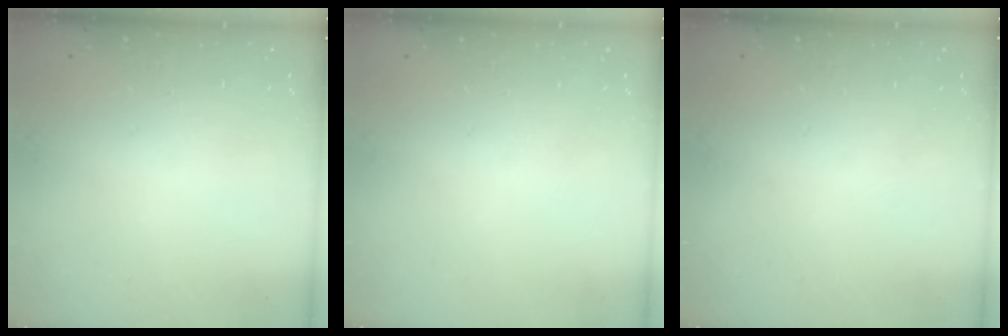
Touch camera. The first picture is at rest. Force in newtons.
{"total": 0.0}
{"total": 0.0}